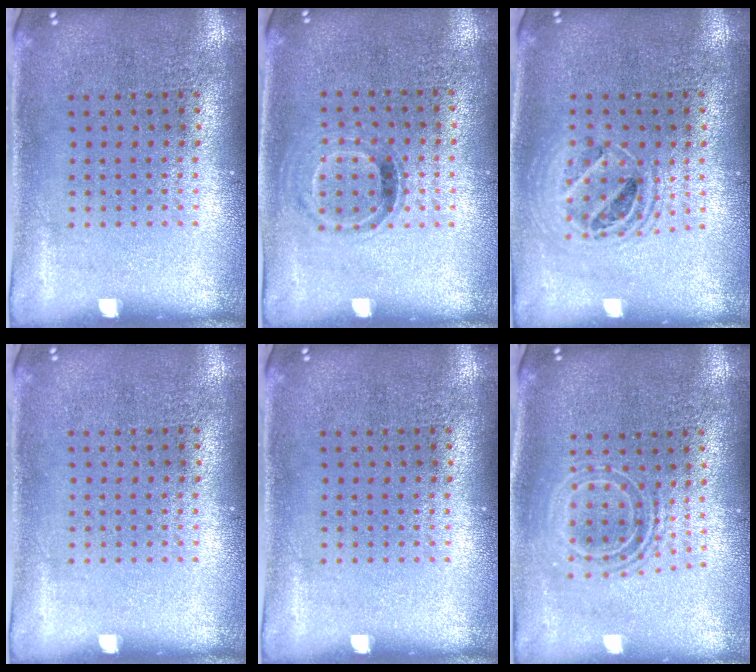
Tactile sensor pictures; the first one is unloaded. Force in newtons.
{"total": 0.8, "press": 0.7, "slide": 0.4}
{"total": 1.5, "press": 1.3, "slide": 0.8}
{"total": 0.0}
{"total": 0.0}
{"total": 1.7, "press": 1.2, "slide": 1.1}